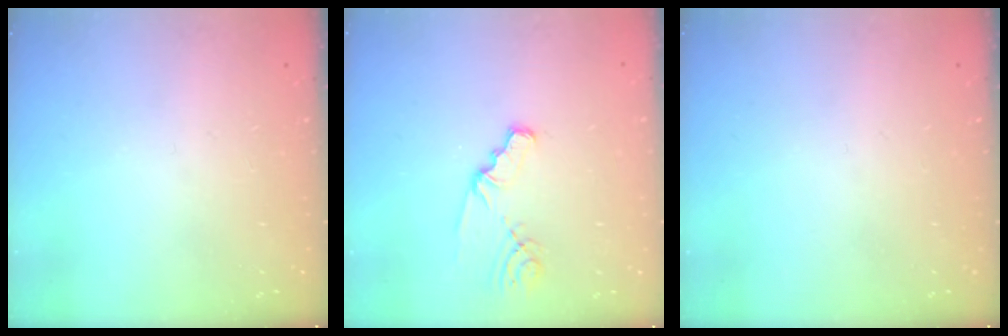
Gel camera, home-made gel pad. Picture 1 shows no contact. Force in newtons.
{"total": 2.6, "press": 2.6, "slide": 0.3}
{"total": 0.0}